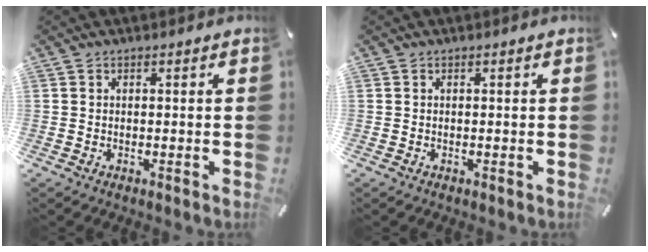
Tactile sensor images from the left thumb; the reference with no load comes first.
{"total": 0.0}